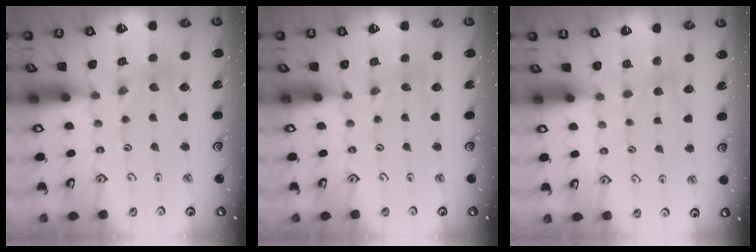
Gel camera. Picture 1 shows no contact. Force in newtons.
{"total": 0.0}
{"total": 2.9, "press": 2.9, "slide": 0.4}